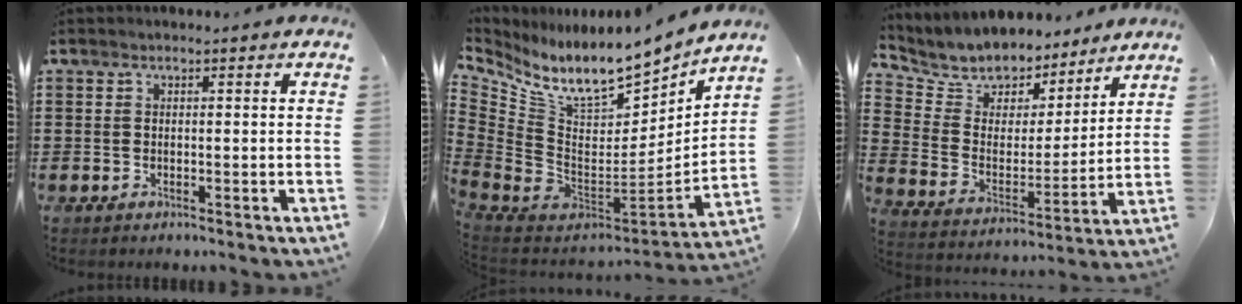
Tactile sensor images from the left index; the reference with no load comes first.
{"total": 11.6, "force": [8.5, 3.9, 6.8], "torque": [-0.141, -0.078, 0.147]}
{"total": 6.8, "force": [6.2, 2.8, -0.1], "torque": [-0.050, -0.051, 0.111]}